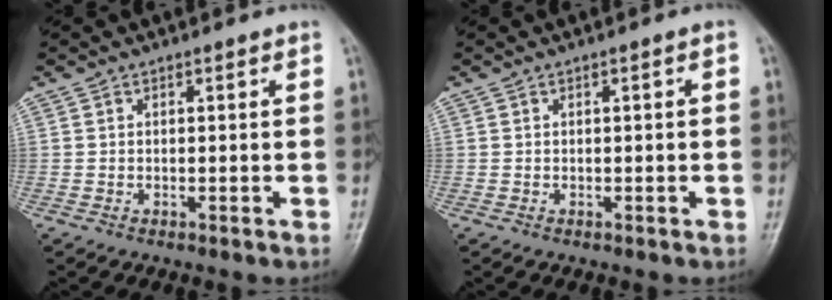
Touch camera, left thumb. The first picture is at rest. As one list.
[{"total": 0.9, "force": [0.0, 0.3, 0.9], "torque": [-0.013, 0.001, 0.000]}]